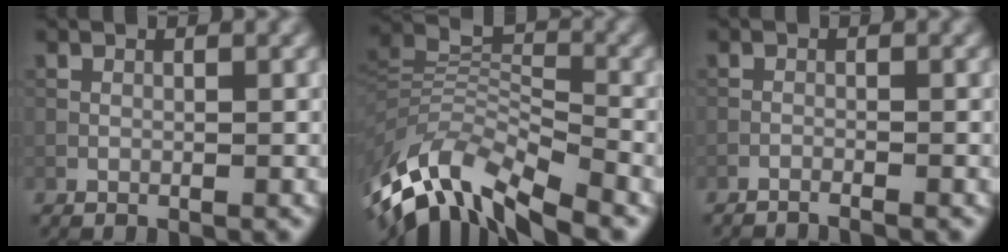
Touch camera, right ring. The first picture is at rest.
{"total": 9.9, "force": [-6.9, 3.6, 6.1], "torque": [-0.128, 0.003, -0.135]}
{"total": 1.2, "force": [-1.1, 0.0, 0.4], "torque": [-0.013, -0.001, -0.025]}